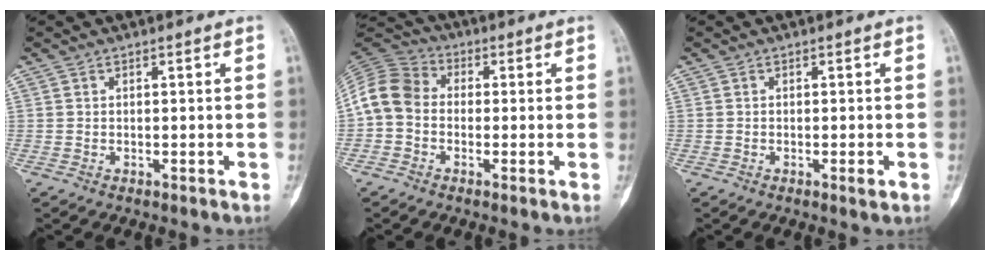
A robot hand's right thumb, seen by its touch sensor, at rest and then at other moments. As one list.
[{"total": 9.3, "force": [-0.8, 7.7, 5.3], "torque": [-0.096, 0.029, -0.032]}, {"total": 1.2, "force": [-0.4, 0.2, 1.1], "torque": [-0.018, -0.003, -0.006]}]